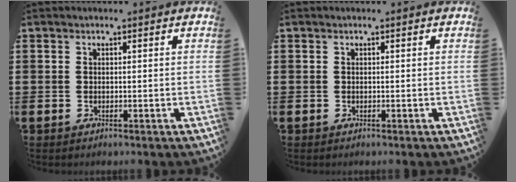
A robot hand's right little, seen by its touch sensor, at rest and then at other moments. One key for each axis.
{"total": 0.0}